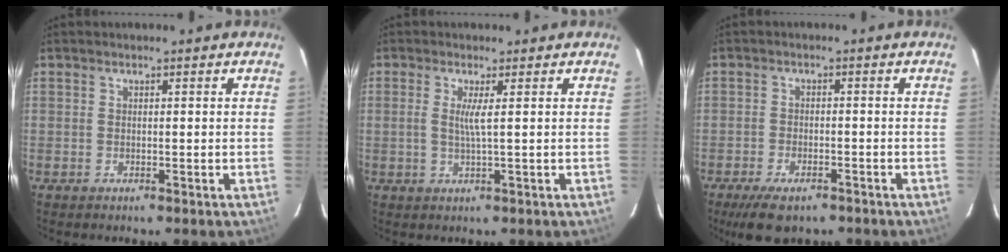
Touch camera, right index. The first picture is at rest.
{"total": 2.6, "force": [0.5, -0.5, 2.5], "torque": [-0.050, -0.004, 0.007]}
{"total": 7.9, "force": [-5.7, 3.3, 4.3], "torque": [-0.101, -0.015, -0.093]}